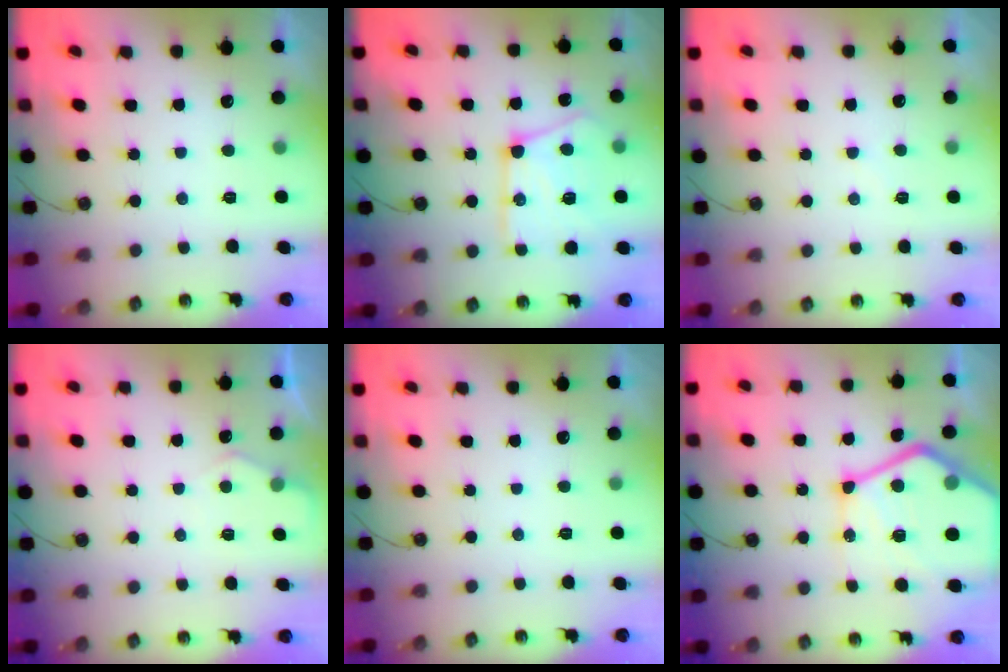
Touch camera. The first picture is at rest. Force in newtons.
{"total": 18.6, "press": 18.5, "slide": 2.0}
{"total": 5.4, "press": 5.3, "slide": 0.7}
{"total": 3.8, "press": 3.8, "slide": 0.5}
{"total": 0.0}
{"total": 25.3, "press": 25.2, "slide": 2.8}